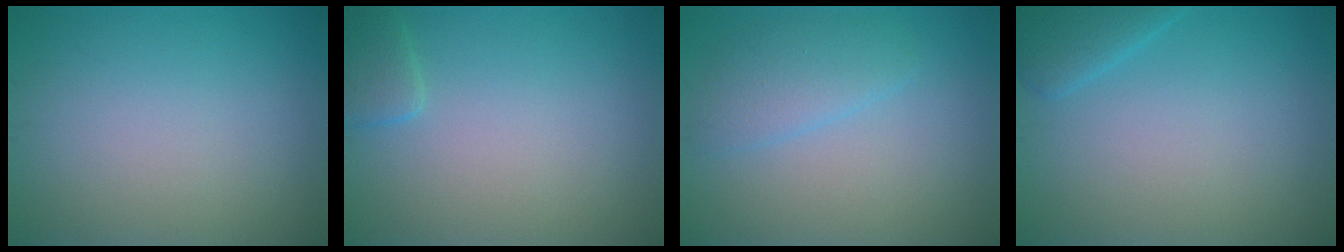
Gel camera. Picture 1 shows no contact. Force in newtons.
{"total": 1.7, "press": 1.7, "slide": 0.2}
{"total": 2.7, "press": 2.7, "slide": 0.1}
{"total": 2.0, "press": 2.0, "slide": 0.1}